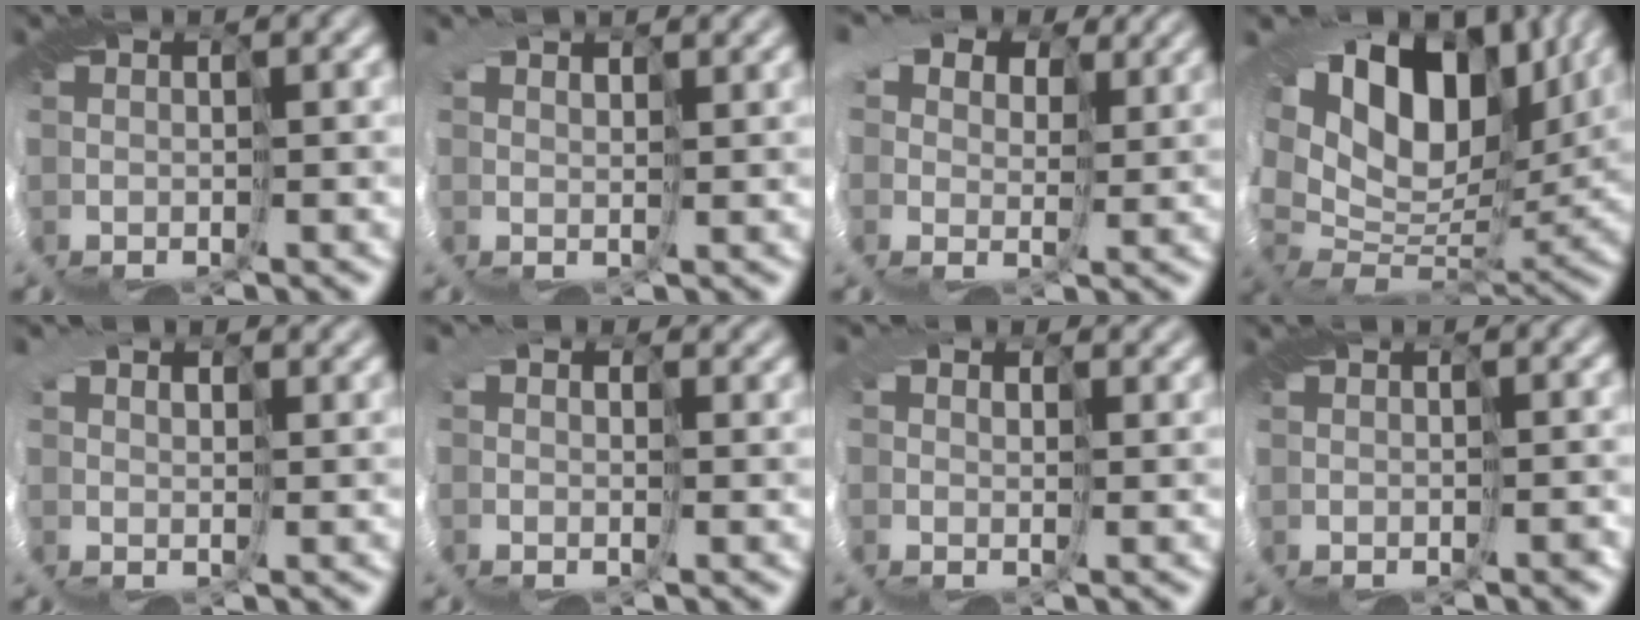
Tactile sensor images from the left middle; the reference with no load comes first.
{"total": 3.0, "force": [2.8, 1.0, 0.2], "torque": [-0.020, 0.011, 0.038]}
{"total": 11.0, "force": [6.3, 7.1, 5.5], "torque": [-0.136, 0.037, 0.091]}
{"total": 13.4, "force": [8.5, 7.3, 7.3], "torque": [-0.163, 0.041, 0.150]}
{"total": 3.8, "force": [3.0, 2.0, 1.0], "torque": [-0.044, 0.016, 0.040]}
{"total": 4.8, "force": [2.1, 3.6, 2.3], "torque": [-0.065, 0.013, 0.015]}
{"total": 3.9, "force": [2.3, 2.9, 1.2], "torque": [-0.048, 0.015, 0.024]}
{"total": 1.4, "force": [-0.9, 0.6, 0.9], "torque": [-0.008, 0.003, -0.009]}